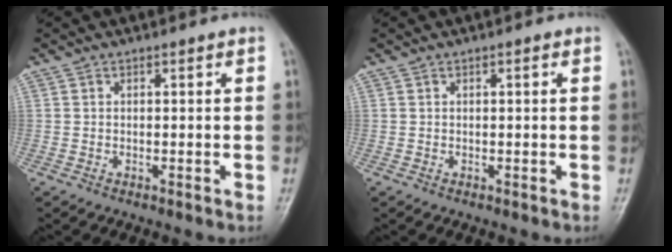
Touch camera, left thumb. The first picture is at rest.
{"total": 0.6, "force": [0.2, 0.1, 0.6], "torque": [-0.011, 0.001, 0.002]}